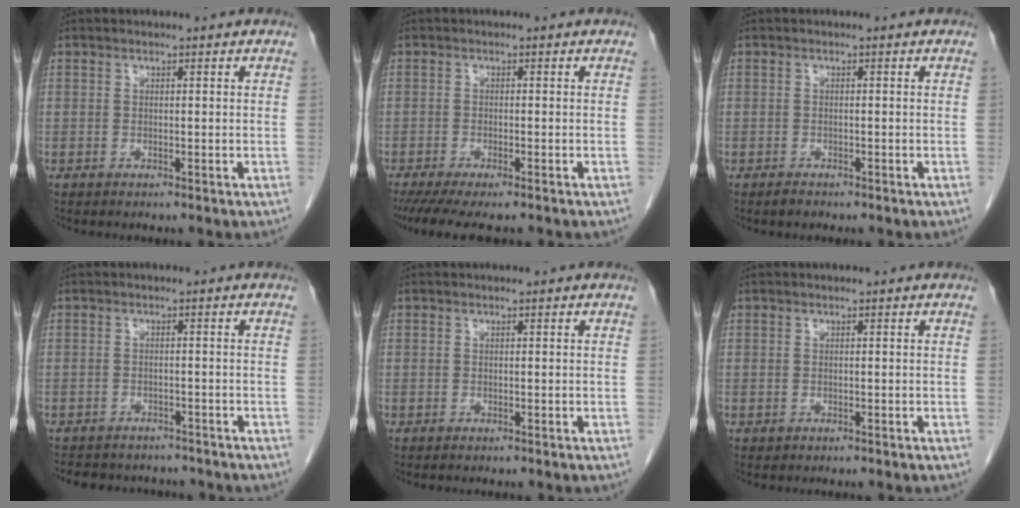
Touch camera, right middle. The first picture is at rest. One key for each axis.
{"total": 9.3, "fx": -7.7, "fy": 1.8, "fz": 5.0, "tx": -0.072, "ty": -0.014, "tz": -0.117}
{"total": 1.0, "fx": -0.8, "fy": 0.4, "fz": 0.3, "tx": -0.008, "ty": -0.001, "tz": -0.013}
{"total": 9.1, "fx": -8.1, "fy": 3.4, "fz": 2.1, "tx": -0.038, "ty": 0.008, "tz": -0.100}
{"total": 0.0}
{"total": 0.0}